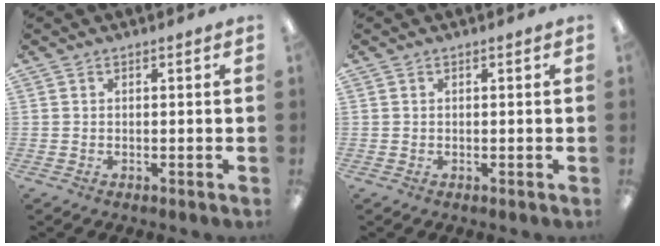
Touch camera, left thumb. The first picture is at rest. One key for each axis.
{"total": 0.0}